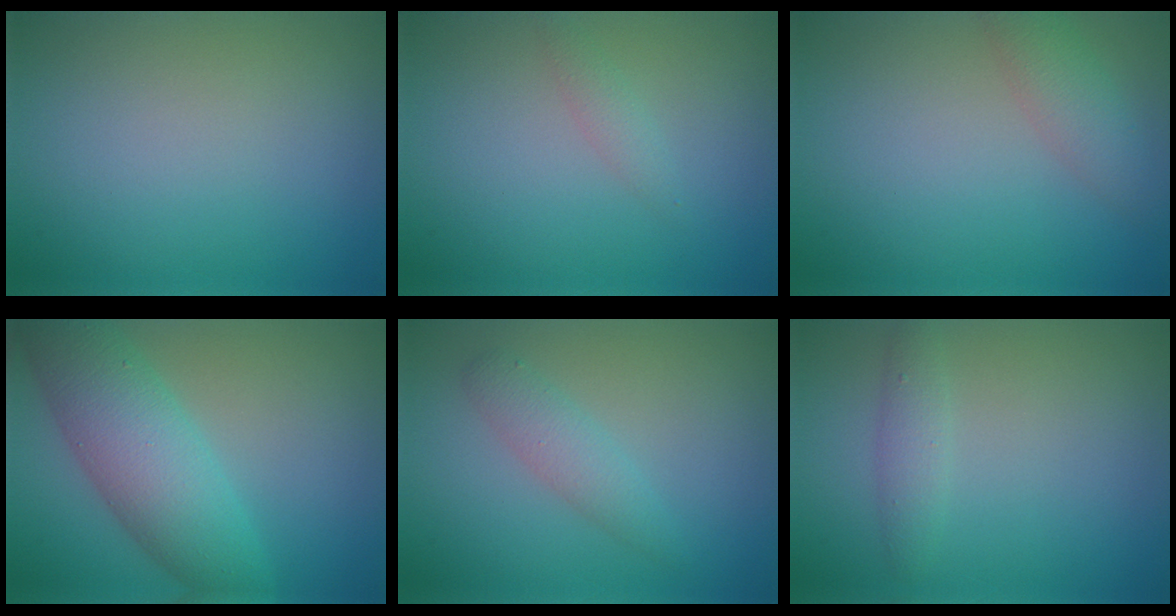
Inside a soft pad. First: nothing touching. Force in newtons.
{"total": 1.2, "press": 1.2, "slide": 0.0}
{"total": 2.5, "press": 2.5, "slide": 0.1}
{"total": 7.3, "press": 7.3, "slide": 0.2}
{"total": 2.2, "press": 2.2, "slide": 0.1}
{"total": 1.6, "press": 1.6, "slide": 0.0}